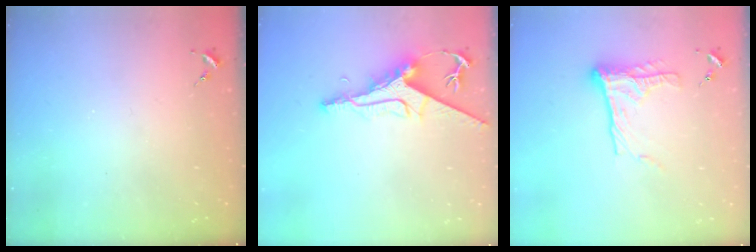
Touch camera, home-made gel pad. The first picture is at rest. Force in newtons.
{"total": 9.8, "press": 9.7, "slide": 1.1}
{"total": 13.0, "press": 13.0, "slide": 1.2}